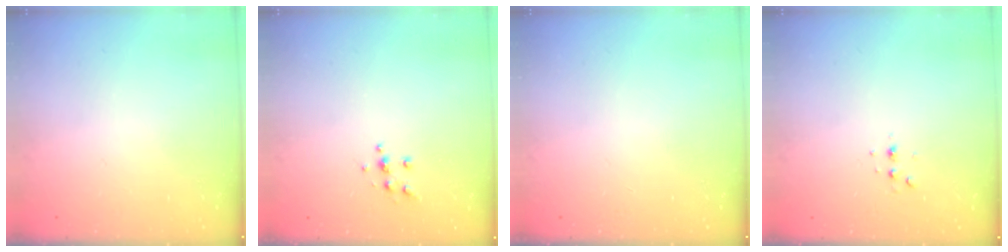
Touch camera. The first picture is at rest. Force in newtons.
{"total": 5.4, "press": 5.3, "slide": 0.4}
{"total": 0.0}
{"total": 2.8, "press": 2.8, "slide": 0.7}